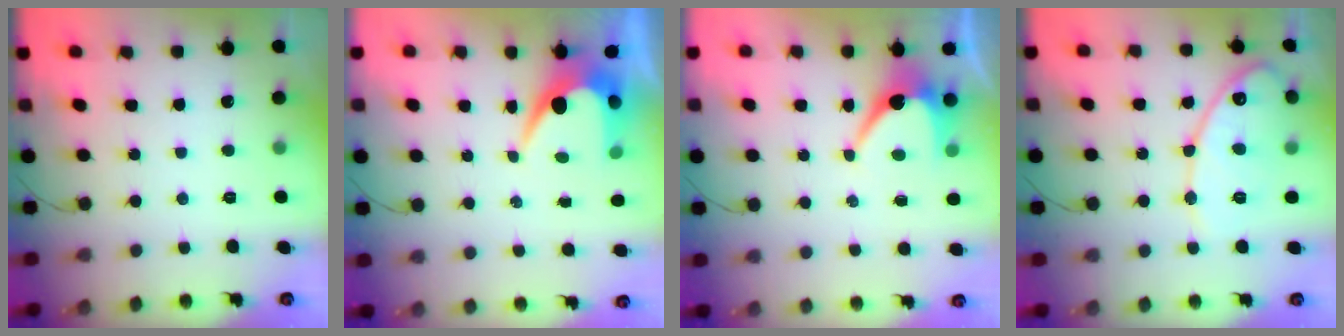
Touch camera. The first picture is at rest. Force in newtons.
{"total": 6.1, "press": 6.0, "slide": 0.6}
{"total": 7.1, "press": 7.1, "slide": 0.6}
{"total": 14.5, "press": 14.5, "slide": 0.8}